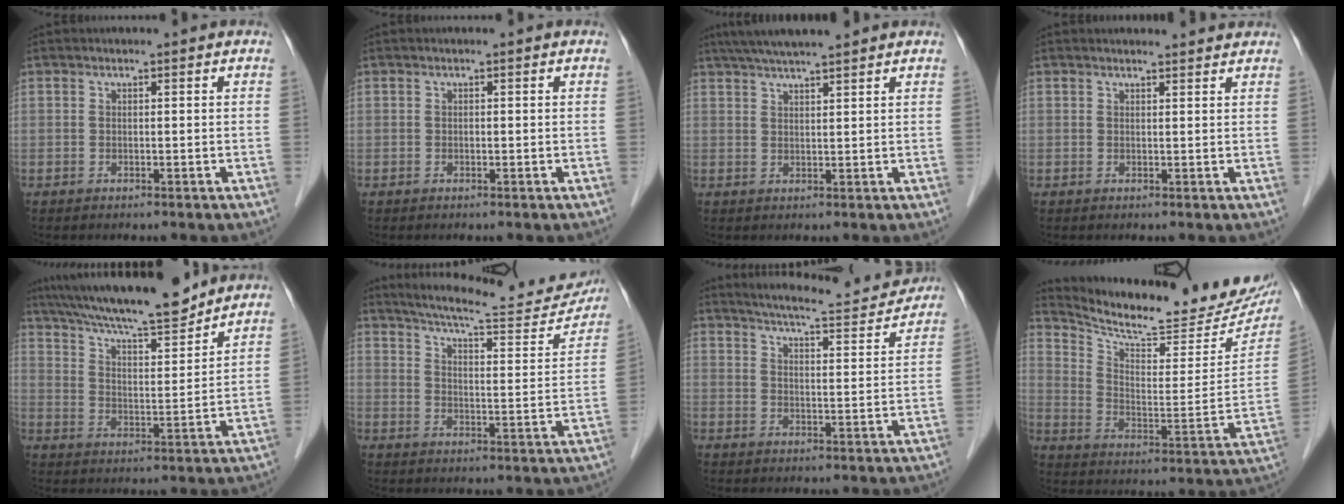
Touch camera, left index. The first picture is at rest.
{"total": 1.2, "force": [-1.2, 0.0, -0.1], "torque": [0.004, -0.005, -0.021]}
{"total": 7.2, "force": [5.9, 0.0, 4.2], "torque": [-0.064, 0.026, 0.086]}
{"total": 2.9, "force": [2.8, 0.4, 0.4], "torque": [-0.008, 0.002, 0.021]}
{"total": 16.1, "force": [14.1, 1.6, 7.6], "torque": [-0.131, 0.004, 0.224]}
{"total": 16.8, "force": [15.6, 2.2, 5.8], "torque": [-0.083, -0.031, 0.200]}
{"total": 12.0, "force": [11.3, 0.8, 3.8], "torque": [-0.060, -0.010, 0.144]}
{"total": 20.1, "force": [18.5, 3.2, 6.9], "torque": [-0.114, -0.074, 0.253]}